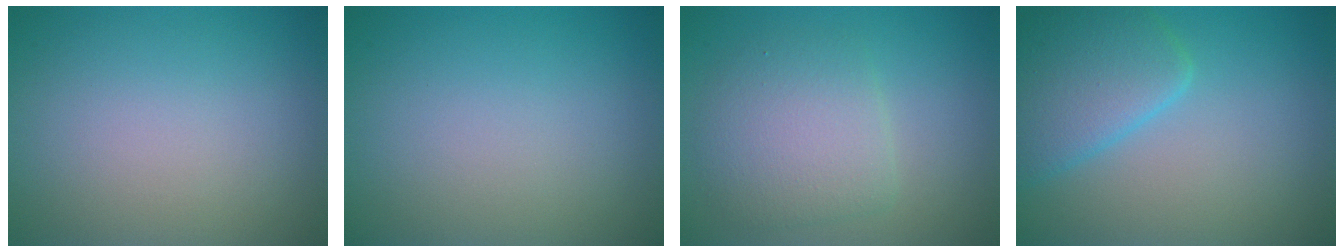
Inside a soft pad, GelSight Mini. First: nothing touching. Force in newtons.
{"total": 0.0}
{"total": 4.3, "press": 4.3, "slide": 0.1}
{"total": 5.0, "press": 5.0, "slide": 0.3}